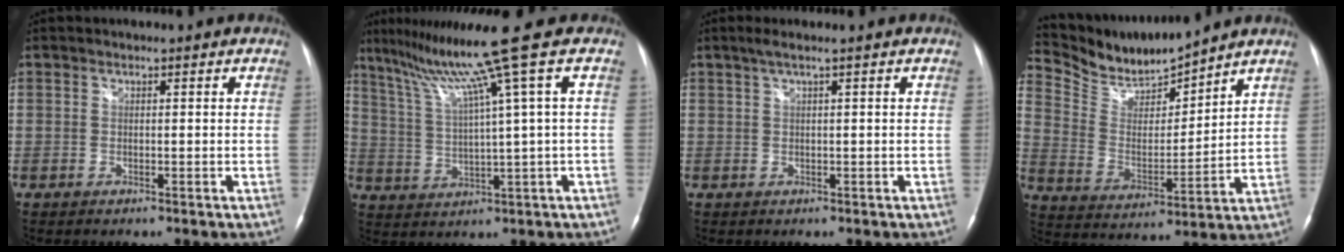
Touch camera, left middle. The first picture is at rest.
{"total": 11.7, "force": [7.1, -3.4, 8.7], "torque": [-0.142, 0.005, 0.122]}
{"total": 2.3, "force": [1.4, -0.5, 1.8], "torque": [-0.045, 0.012, 0.030]}
{"total": 11.5, "force": [11.2, 0.6, 2.8], "torque": [-0.068, 0.001, 0.223]}